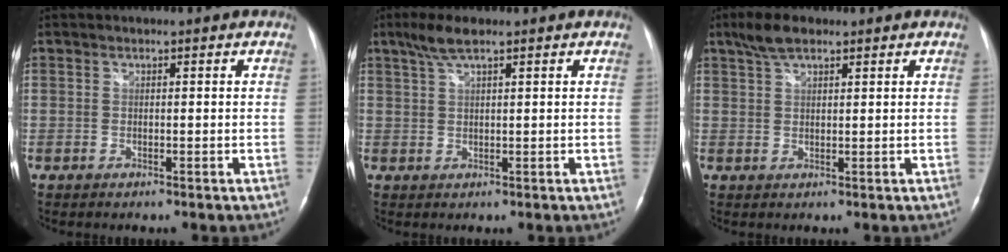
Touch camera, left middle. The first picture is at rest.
{"total": 3.8, "force": [2.6, 0.4, 2.7], "torque": [-0.064, 0.009, 0.054]}
{"total": 4.3, "force": [3.1, 1.4, 2.6], "torque": [-0.063, 0.012, 0.061]}